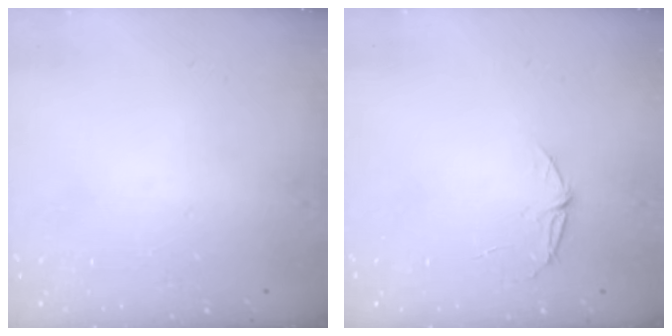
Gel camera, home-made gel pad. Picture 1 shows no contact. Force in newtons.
{"total": 4.9, "press": 4.9, "slide": 0.6}